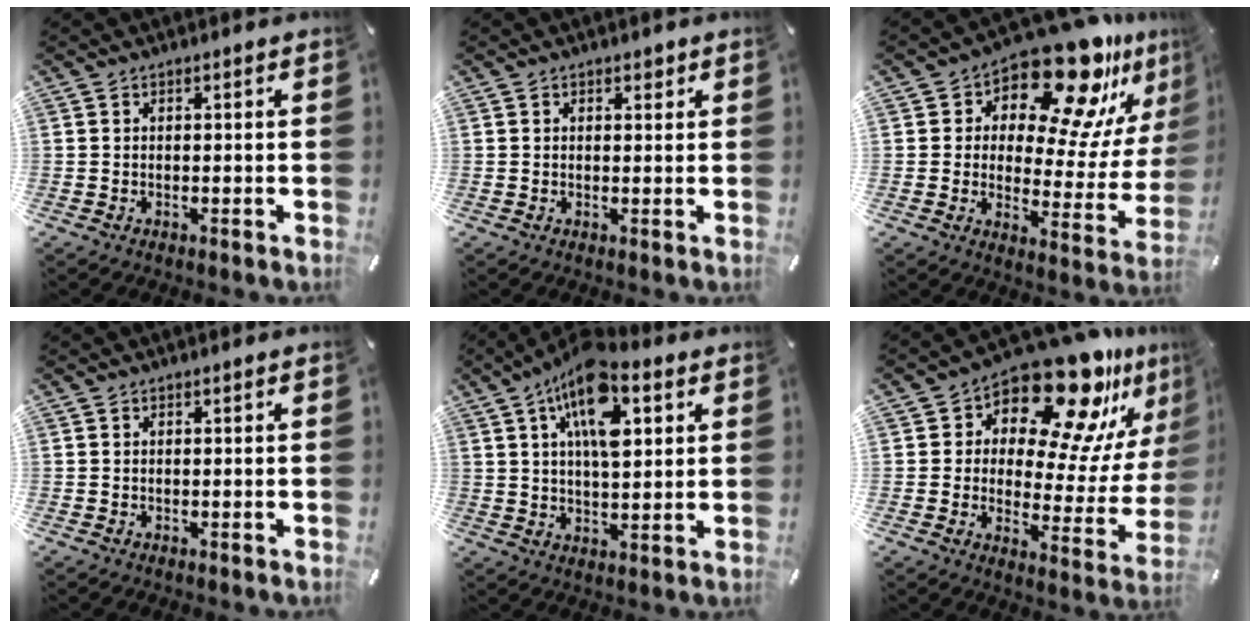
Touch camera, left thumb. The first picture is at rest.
{"total": 1.0, "force": [0.6, 0.7, 0.4], "torque": [-0.001, 0.000, 0.010]}
{"total": 18.9, "force": [14.2, 7.9, 9.7], "torque": [-0.131, -0.125, 0.238]}
{"total": 0.0}
{"total": 14.3, "force": [6.3, 6.8, 10.9], "torque": [-0.193, -0.008, 0.108]}
{"total": 19.8, "force": [14.8, 8.4, 10.1], "torque": [-0.140, -0.133, 0.248]}